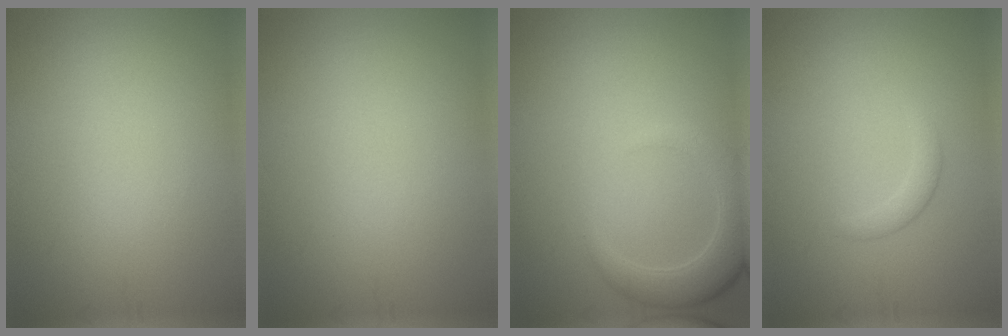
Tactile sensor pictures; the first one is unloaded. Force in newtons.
{"total": 0.0}
{"total": 4.0, "press": 3.9, "slide": 0.5}
{"total": 1.3, "press": 1.3, "slide": 0.0}